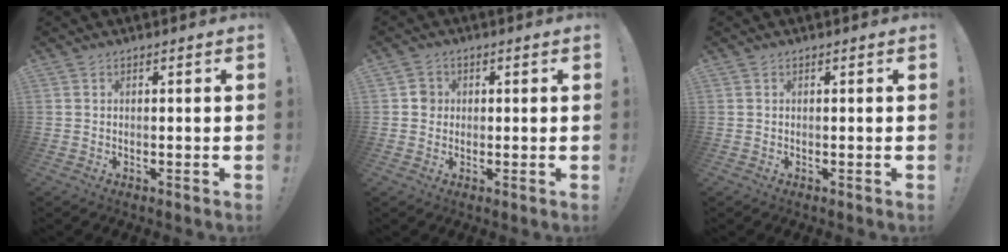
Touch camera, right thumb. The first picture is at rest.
{"total": 3.3, "force": [0.1, 3.1, 1.0], "torque": [-0.002, 0.002, -0.001]}
{"total": 0.0}